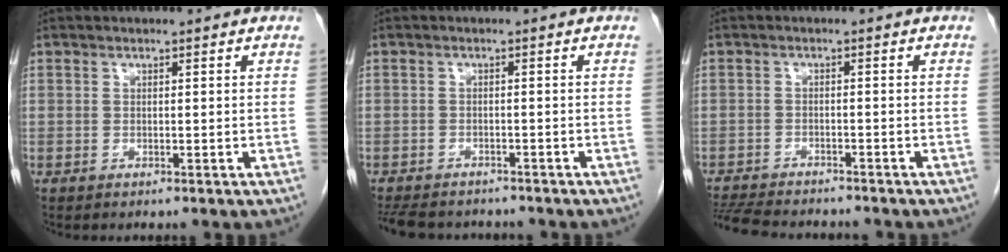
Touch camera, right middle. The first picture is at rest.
{"total": 9.3, "force": [-8.2, 3.3, 3.1], "torque": [-0.062, -0.005, -0.113]}
{"total": 10.7, "force": [-9.7, 2.1, 4.0], "torque": [-0.076, -0.009, -0.146]}